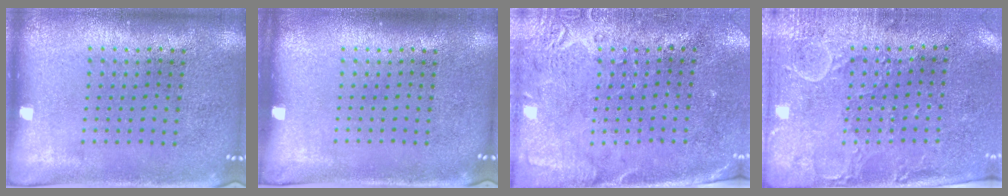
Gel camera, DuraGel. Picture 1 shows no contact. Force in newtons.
{"total": 0.0}
{"total": 2.7, "press": 2.3, "slide": 1.5}
{"total": 3.0, "press": 2.4, "slide": 1.7}